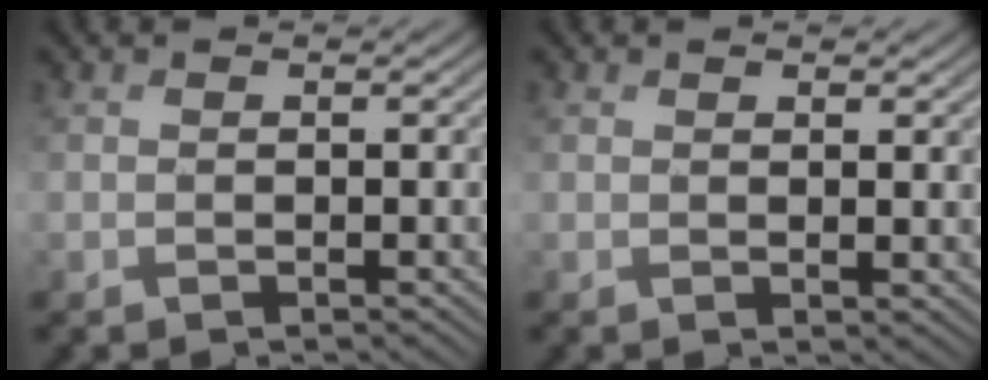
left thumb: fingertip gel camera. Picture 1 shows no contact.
{"total": 1.6, "force": [1.0, 0.5, 1.2], "torque": [-0.019, -0.002, 0.025]}